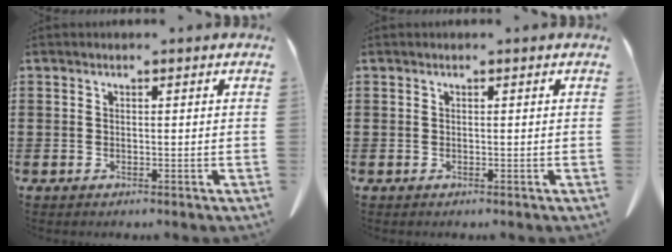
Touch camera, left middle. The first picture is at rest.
{"total": 0.0}